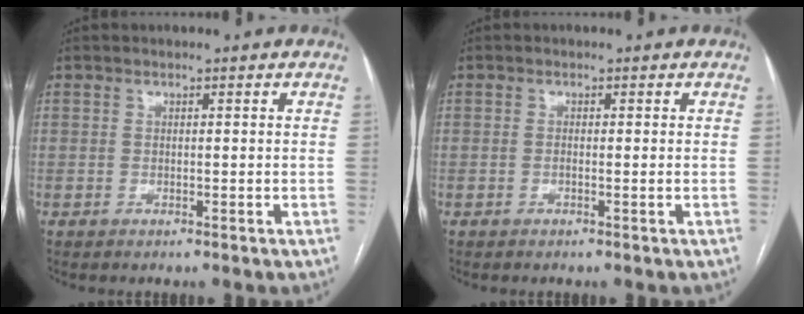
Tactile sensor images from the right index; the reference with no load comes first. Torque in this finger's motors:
{"motor_torque": [0.08, 0.12, -0.03, 0.00]}